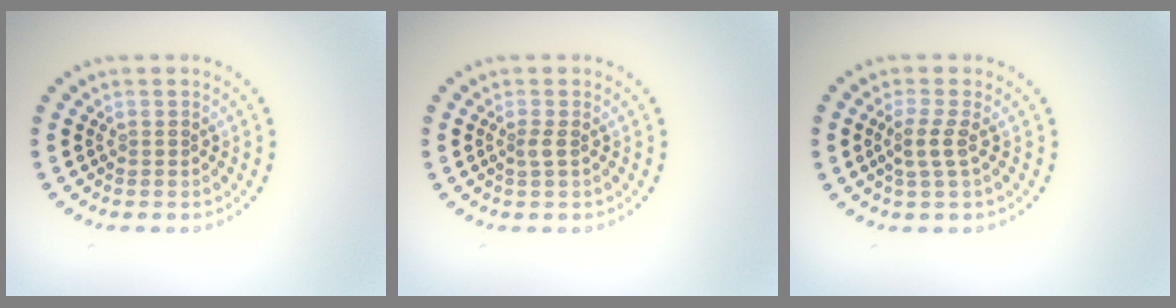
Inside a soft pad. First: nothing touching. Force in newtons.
{"total": 1.0, "press": 0.7, "slide": 0.7}
{"total": 1.9, "press": 1.4, "slide": 1.2}